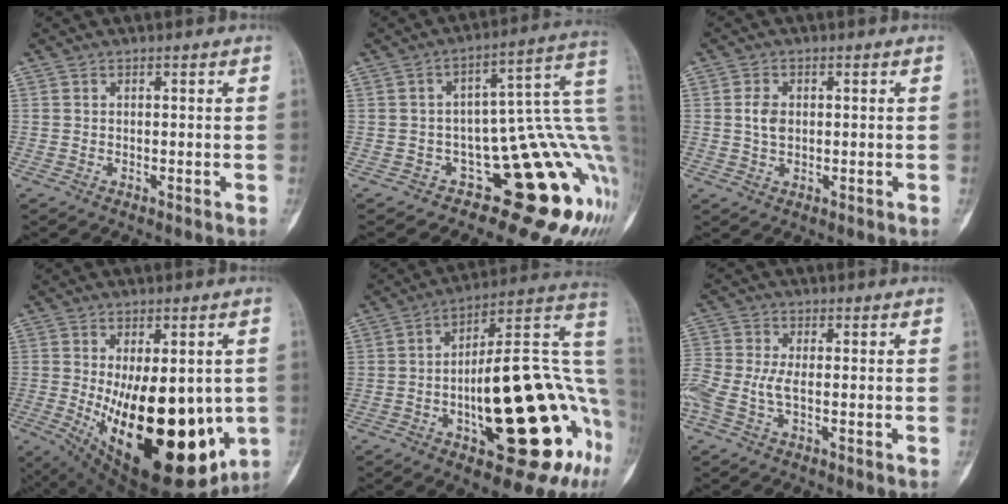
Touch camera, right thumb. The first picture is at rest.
{"total": 17.5, "force": [-5.1, 7.1, 15.1], "torque": [-0.100, 0.073, -0.065]}
{"total": 3.1, "force": [0.4, 2.1, 2.3], "torque": [-0.039, 0.000, 0.008]}
{"total": 26.6, "force": [-4.1, 12.3, 23.2], "torque": [-0.292, -0.040, -0.025]}
{"total": 32.0, "force": [-7.1, 11.0, 29.2], "torque": [-0.334, 0.021, -0.092]}
{"total": 6.8, "force": [-1.7, 2.8, 6.0], "torque": [-0.168, 0.010, -0.039]}